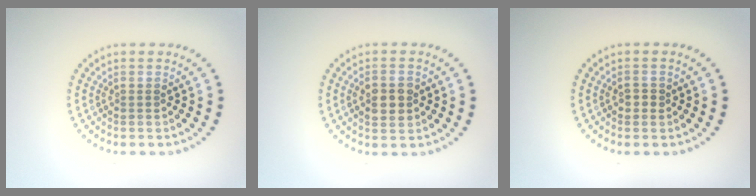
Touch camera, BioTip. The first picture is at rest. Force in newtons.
{"total": 3.0, "press": 3.0, "slide": 0.2}
{"total": 0.9, "press": 0.9, "slide": 0.2}